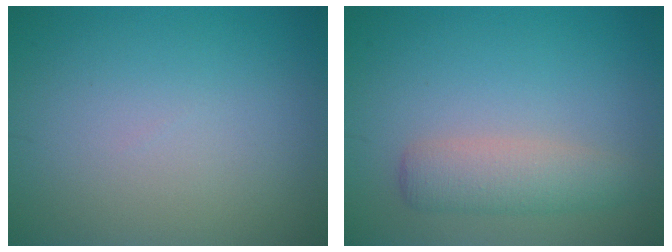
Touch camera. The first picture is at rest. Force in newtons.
{"total": 3.2, "press": 3.2, "slide": 0.3}